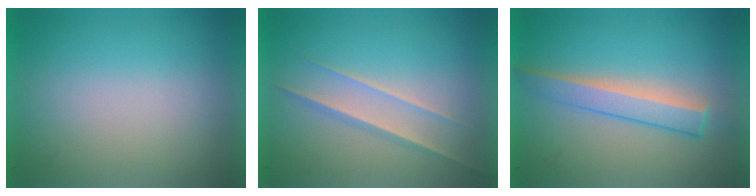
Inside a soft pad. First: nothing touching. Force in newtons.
{"total": 1.5}
{"total": 3.2}